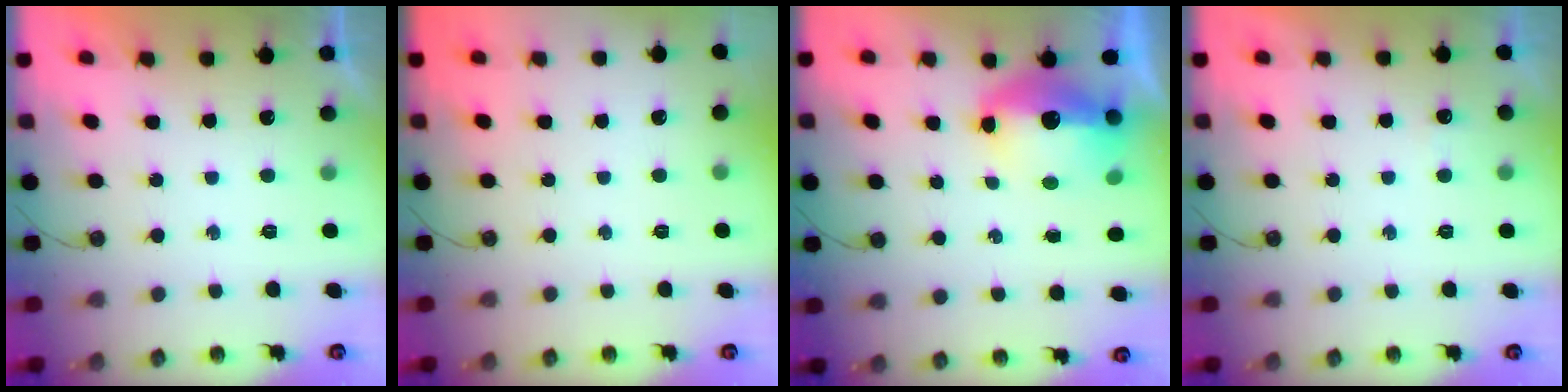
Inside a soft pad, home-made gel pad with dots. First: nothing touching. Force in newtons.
{"total": 0.0}
{"total": 12.5, "press": 12.5, "slide": 1.4}
{"total": 2.9, "press": 2.8, "slide": 0.7}